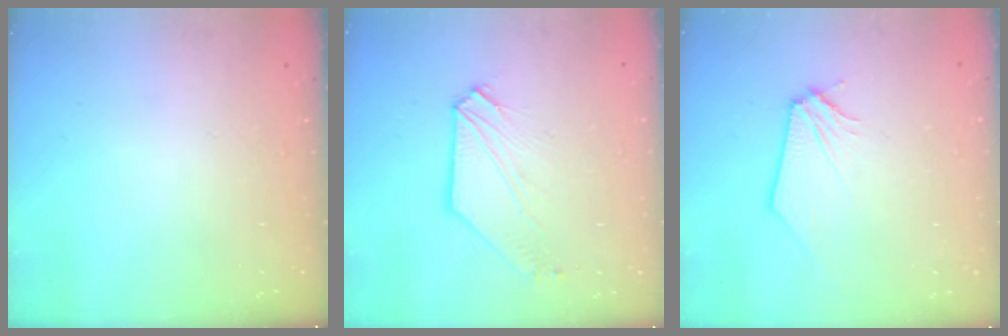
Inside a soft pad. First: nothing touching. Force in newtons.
{"total": 5.4, "press": 5.3, "slide": 0.8}
{"total": 0.0}